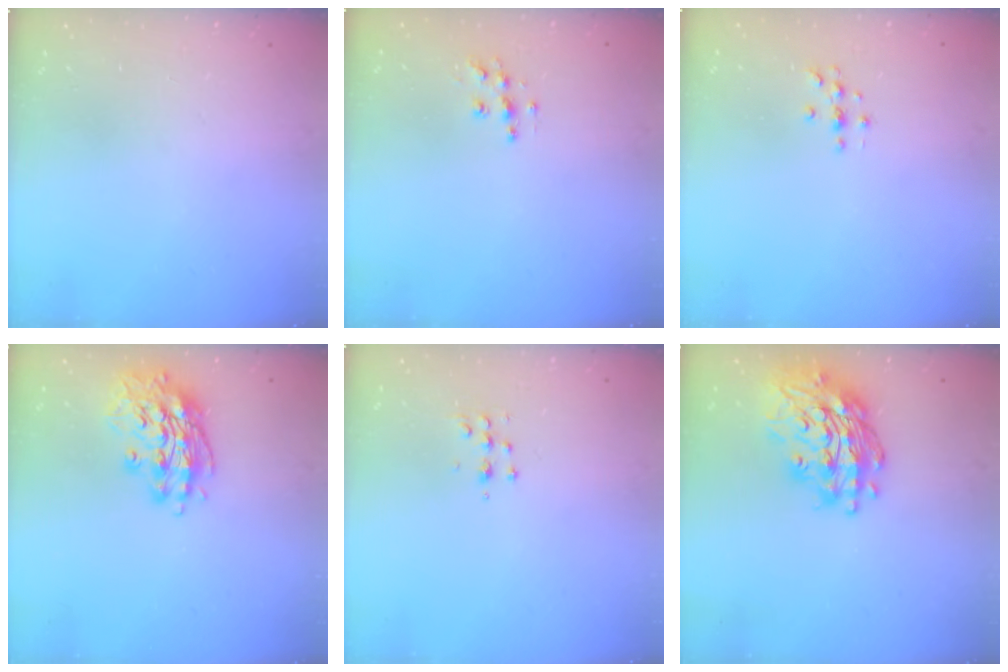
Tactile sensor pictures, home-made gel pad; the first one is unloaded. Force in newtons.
{"total": 7.5, "press": 7.5, "slide": 0.1}
{"total": 3.3, "press": 3.3, "slide": 0.4}
{"total": 15.4, "press": 15.2, "slide": 2.6}
{"total": 5.4, "press": 5.3, "slide": 0.7}
{"total": 20.7, "press": 20.6, "slide": 1.9}